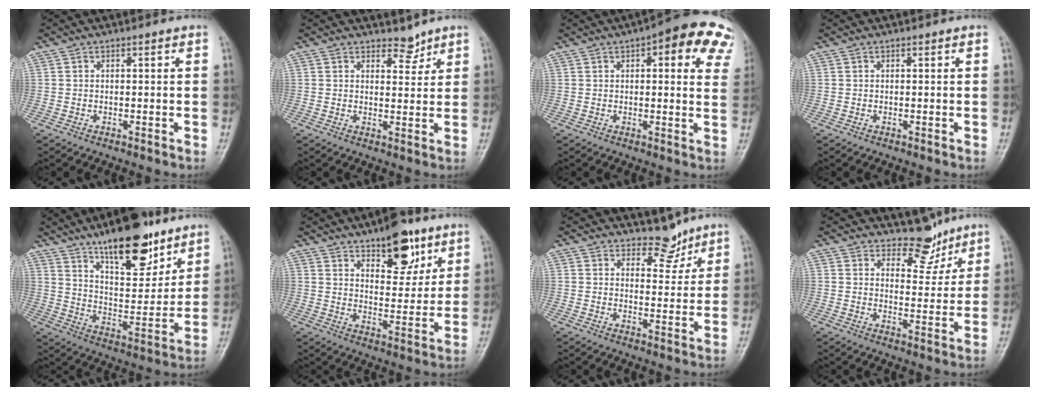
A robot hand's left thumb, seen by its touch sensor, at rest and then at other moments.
{"total": 2.9, "force": [2.5, 1.4, 0.5], "torque": [0.011, -0.020, 0.036]}
{"total": 15.2, "force": [7.8, 5.7, 11.8], "torque": [-0.105, -0.010, 0.074]}
{"total": 0.0}
{"total": 18.1, "force": [12.3, 6.8, 11.5], "torque": [-0.130, -0.072, 0.202]}
{"total": 12.7, "force": [7.8, 5.8, 8.2], "torque": [-0.077, -0.043, 0.117]}
{"total": 4.7, "force": [4.0, 2.4, 0.6], "torque": [0.019, -0.032, 0.061]}
{"total": 6.1, "force": [5.1, 3.1, 0.8], "torque": [0.017, -0.043, 0.080]}